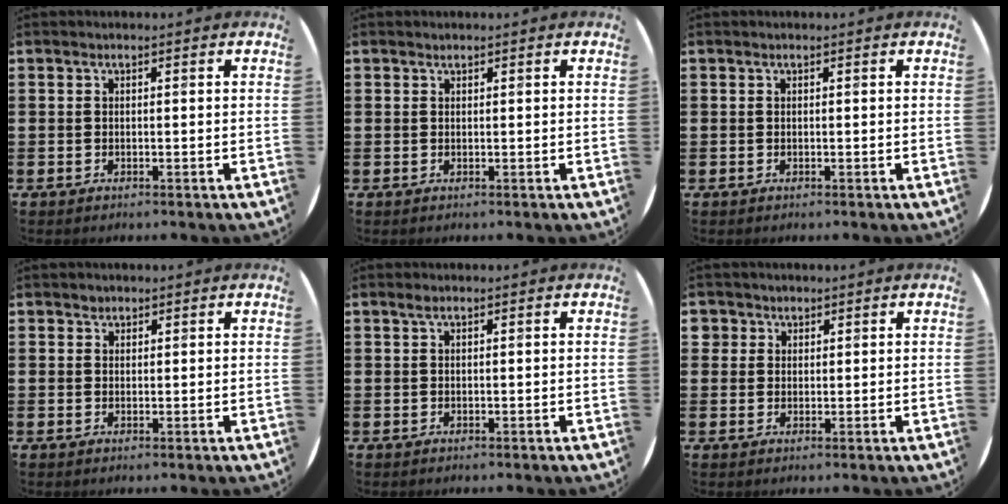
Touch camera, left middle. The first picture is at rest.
{"total": 0.0}
{"total": 0.0}
{"total": 1.0, "force": [0.8, 0.5, -0.1], "torque": [0.001, 0.002, 0.016]}
{"total": 0.6, "force": [0.4, 0.1, 0.4], "torque": [-0.007, 0.002, 0.007]}
{"total": 2.1, "force": [1.4, 1.5, 0.0], "torque": [0.004, 0.003, 0.026]}